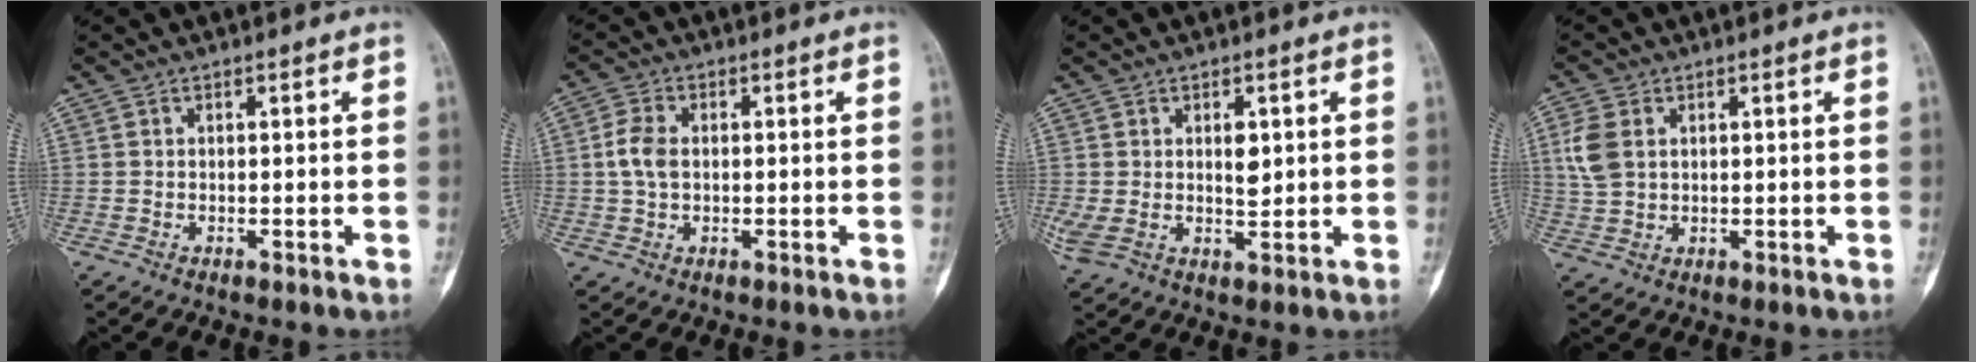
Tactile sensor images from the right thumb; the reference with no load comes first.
{"total": 4.8, "force": [0.2, 3.2, 3.6], "torque": [-0.076, 0.007, 0.000]}
{"total": 6.4, "force": [1.0, 3.7, 5.1], "torque": [-0.085, -0.003, 0.023]}
{"total": 5.7, "force": [1.5, 3.9, 3.9], "torque": [-0.094, 0.001, 0.034]}